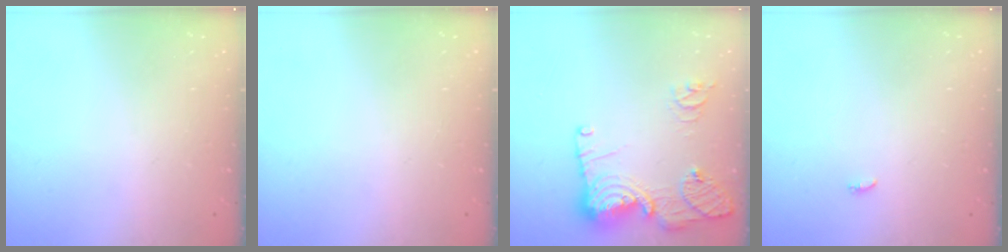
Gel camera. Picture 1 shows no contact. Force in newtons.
{"total": 0.0}
{"total": 16.2, "press": 16.2, "slide": 1.7}
{"total": 5.6, "press": 3.4, "slide": 4.4}